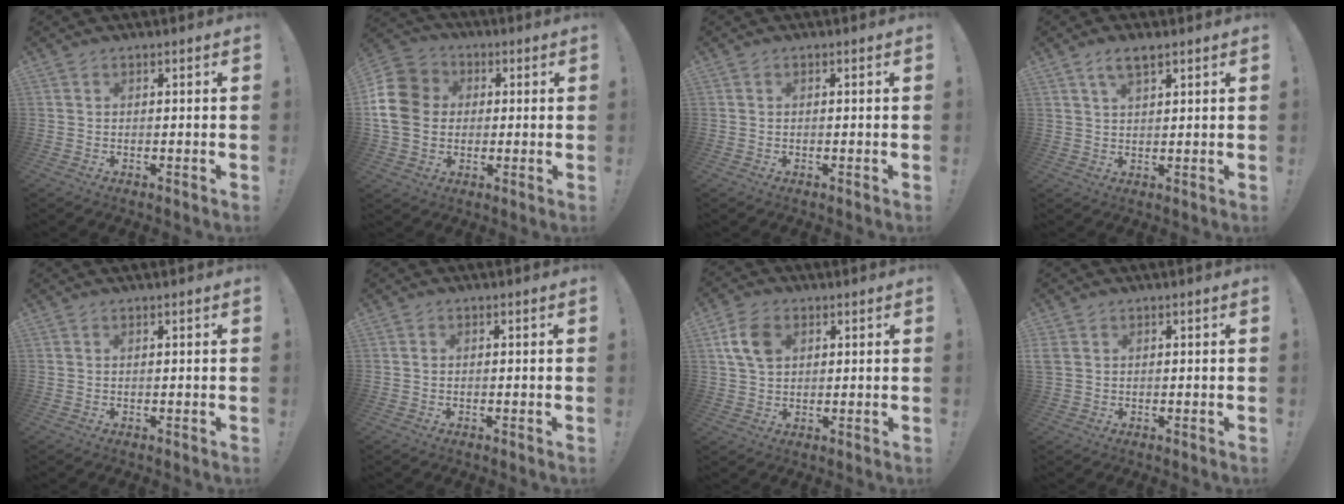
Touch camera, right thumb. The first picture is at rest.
{"total": 15.3, "force": [0.9, 12.7, 8.4], "torque": [-0.156, 0.017, 0.021]}
{"total": 0.0}
{"total": 4.6, "force": [2.8, 1.7, 3.2], "torque": [-0.056, -0.007, 0.049]}
{"total": 0.6, "force": [0.5, -0.2, 0.3], "torque": [-0.004, -0.001, 0.008]}
{"total": 0.5, "force": [-0.2, 0.5, 0.1], "torque": [-0.007, 0.006, -0.003]}
{"total": 8.4, "force": [2.7, 5.8, 5.4], "torque": [-0.107, 0.011, 0.057]}
{"total": 2.7, "force": [1.1, 2.0, 1.4], "torque": [-0.035, 0.005, 0.025]}